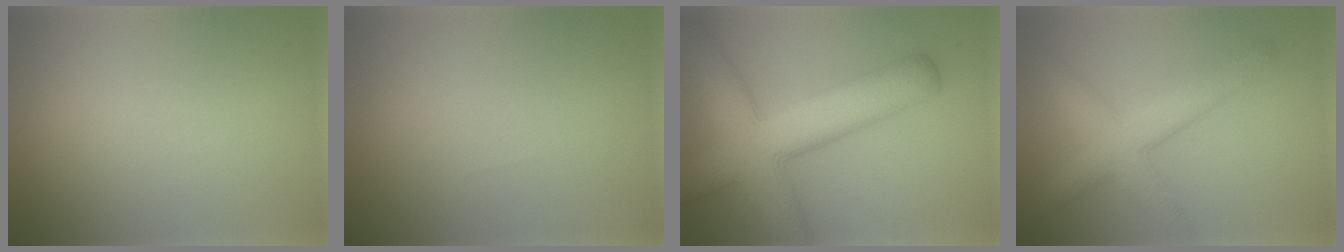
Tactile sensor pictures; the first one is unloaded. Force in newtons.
{"total": 0.0}
{"total": 10.2, "press": 10.2, "slide": 0.5}
{"total": 4.6, "press": 4.6, "slide": 0.1}